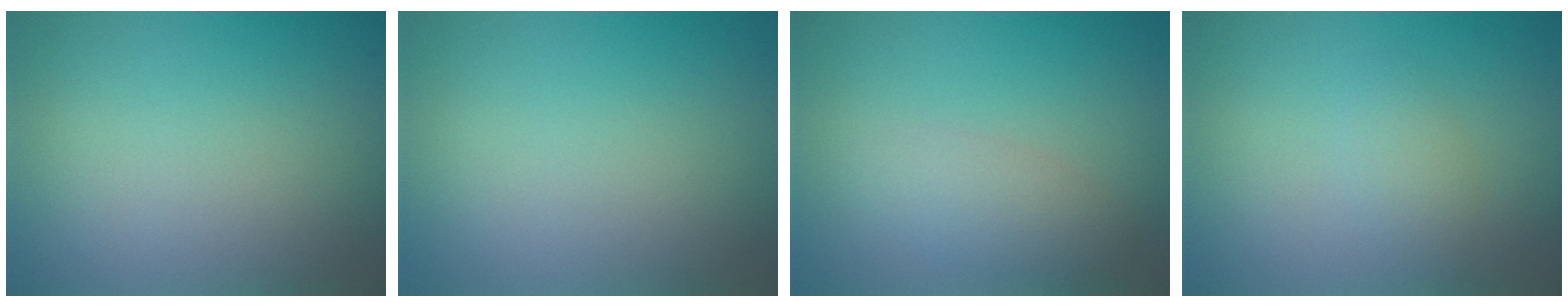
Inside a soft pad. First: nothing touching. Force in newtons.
{"total": 0.0}
{"total": 2.5, "press": 2.5, "slide": 0.1}
{"total": 1.5, "press": 1.5, "slide": 0.1}